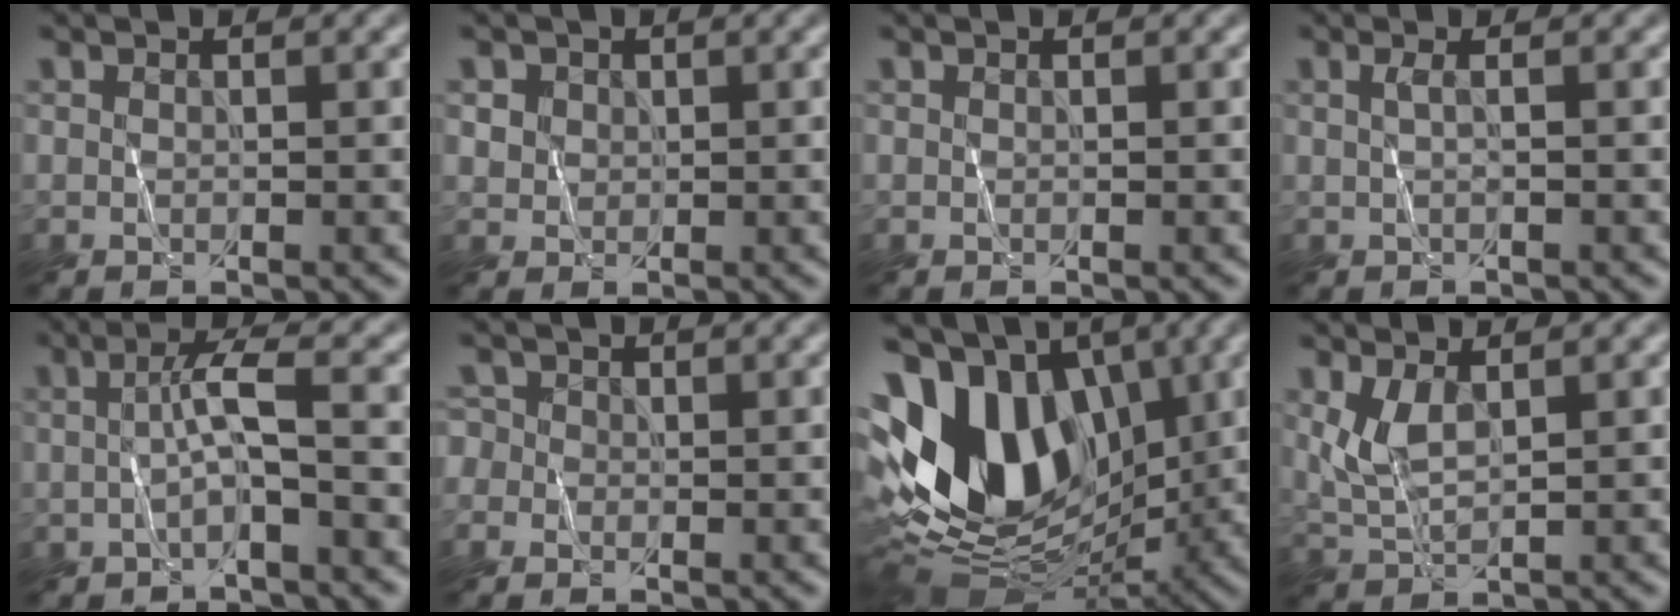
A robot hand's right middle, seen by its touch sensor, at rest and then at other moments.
{"total": 1.5, "force": [0.6, 1.3, 0.1], "torque": [-0.008, 0.002, 0.029]}
{"total": 0.0}
{"total": 0.7, "force": [-0.1, 0.1, 0.6], "torque": [-0.013, 0.002, 0.003]}
{"total": 2.7, "force": [-0.6, 0.2, 2.6], "torque": [-0.049, 0.010, -0.007]}
{"total": 1.0, "force": [-0.4, 0.9, -0.1], "torque": [0.003, 0.006, -0.008]}
{"total": 14.6, "force": [0.4, 10.2, 10.3], "torque": [-0.201, 0.016, -0.002]}
{"total": 2.5, "force": [0.8, 1.2, 2.1], "torque": [-0.052, 0.000, 0.031]}